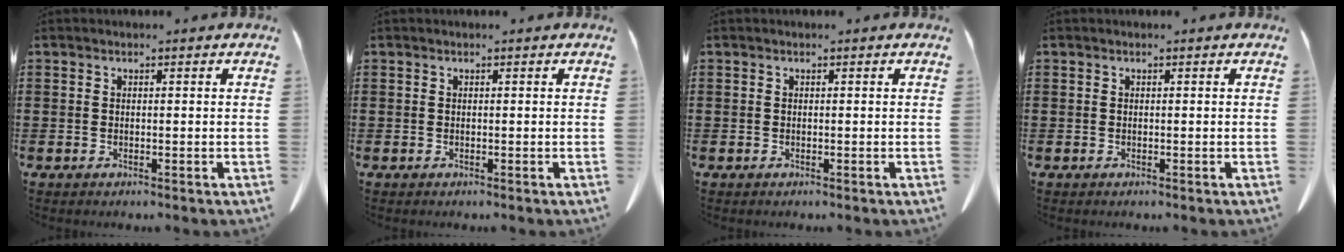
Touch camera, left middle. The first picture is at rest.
{"total": 0.0}
{"total": 0.0}
{"total": 0.0}